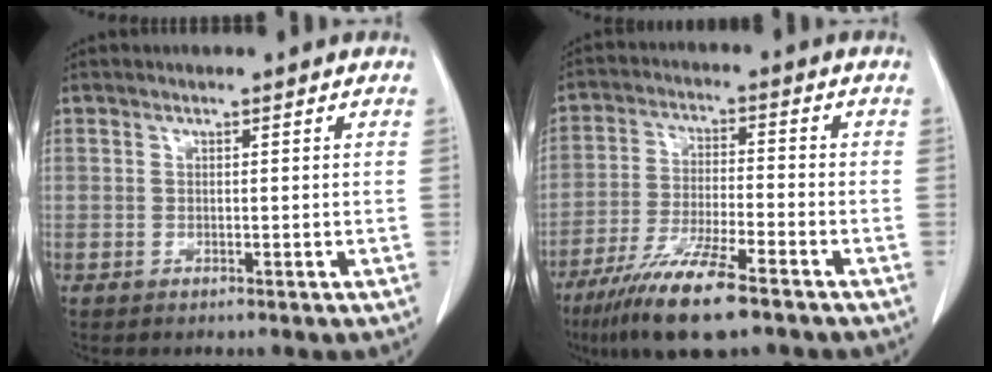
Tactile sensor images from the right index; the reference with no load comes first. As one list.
[{"total": 11.9, "force": [-8.0, 1.4, 8.6], "torque": [-0.166, -0.028, -0.143]}]